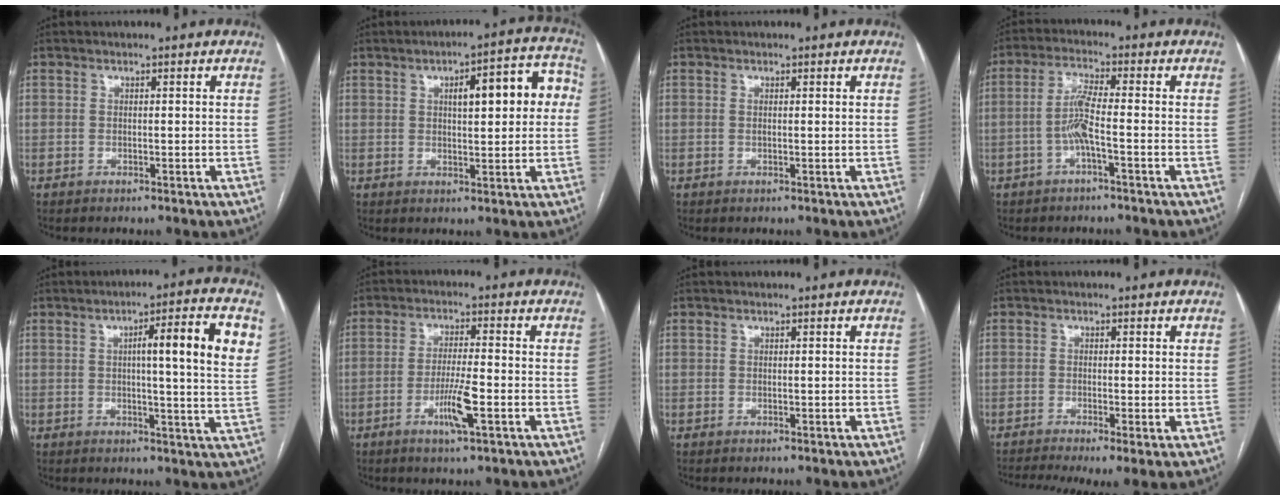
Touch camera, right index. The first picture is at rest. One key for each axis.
{"total": 9.8, "fx": 1.8, "fy": 2.8, "fz": 9.2, "tx": -0.116, "ty": 0.034, "tz": 0.021}
{"total": 0.6, "fx": 0.1, "fy": 0.1, "fz": 0.5, "tx": -0.016, "ty": -0.002, "tz": 0.003}
{"total": 5.0, "fx": -1.5, "fy": 0.0, "fz": 4.7, "tx": -0.100, "ty": 0.009, "tz": -0.031}
{"total": 11.7, "fx": 3.2, "fy": 0.2, "fz": 11.2, "tx": -0.155, "ty": 0.012, "tz": 0.038}
{"total": 6.1, "fx": -2.4, "fy": 0.3, "fz": 5.6, "tx": -0.107, "ty": -0.008, "tz": -0.044}
{"total": 0.0}
{"total": 8.1, "fx": -5.0, "fy": 1.6, "fz": 6.2, "tx": -0.107, "ty": -0.010, "tz": -0.083}